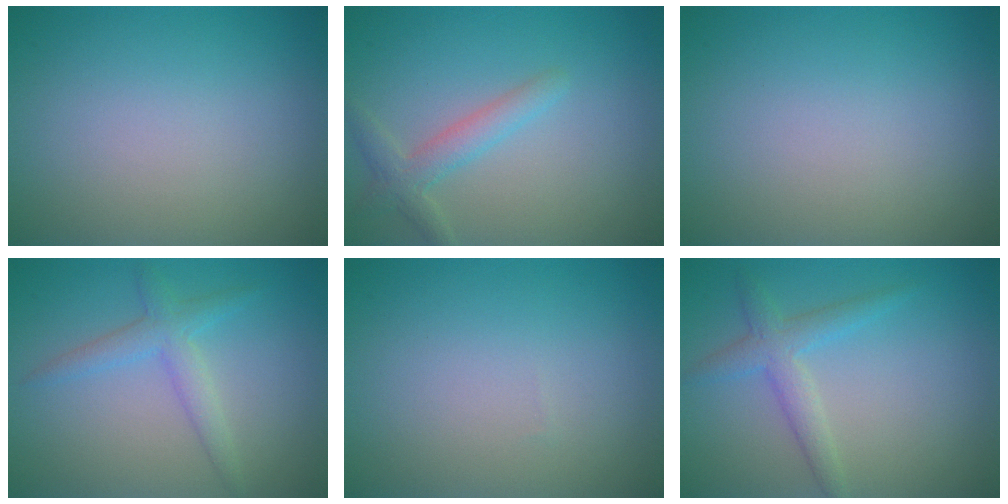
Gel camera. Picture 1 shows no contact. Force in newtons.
{"total": 2.5, "press": 2.5, "slide": 0.1}
{"total": 0.0}
{"total": 2.5, "press": 2.5, "slide": 0.1}
{"total": 0.0}
{"total": 2.7, "press": 2.7, "slide": 0.1}